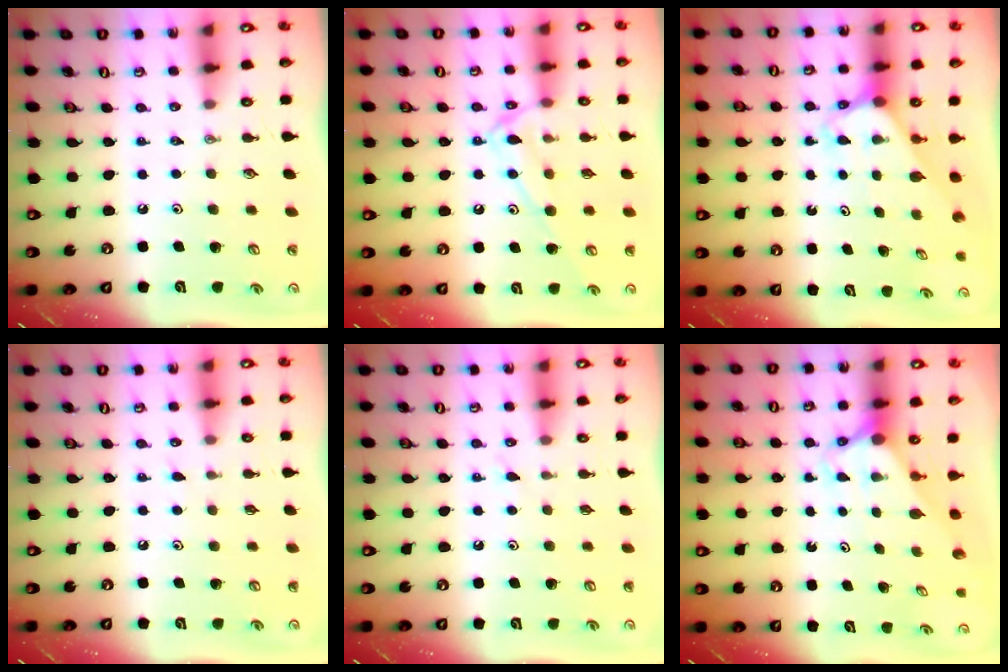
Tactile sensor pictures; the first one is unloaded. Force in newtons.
{"total": 12.9, "press": 12.9, "slide": 1.0}
{"total": 2.8, "press": 2.8, "slide": 0.2}
{"total": 6.5, "press": 6.5, "slide": 0.4}
{"total": 6.5, "press": 6.5, "slide": 0.6}
{"total": 2.9, "press": 2.9, "slide": 0.0}